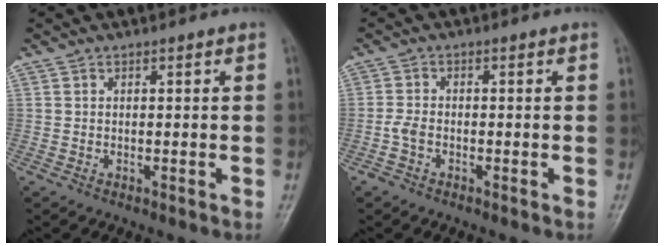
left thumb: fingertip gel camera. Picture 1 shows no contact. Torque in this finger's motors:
{"motor_torque": [-0.01, 0.04, 0.24, 0.10, 0.00]}